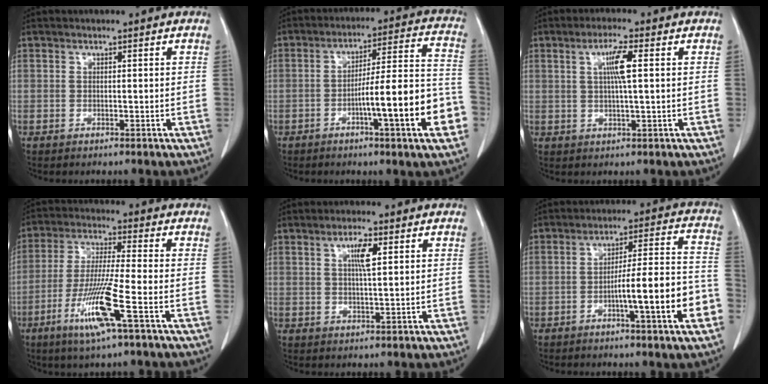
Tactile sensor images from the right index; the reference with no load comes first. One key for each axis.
{"total": 15.6, "fx": -5.4, "fy": 0.6, "fz": 14.6, "tx": -0.189, "ty": 0.016, "tz": -0.076}
{"total": 4.9, "fx": 1.2, "fy": 0.1, "fz": 4.7, "tx": -0.087, "ty": 0.001, "tz": 0.021}
{"total": 11.0, "fx": -4.7, "fy": -0.5, "fz": 9.9, "tx": -0.198, "ty": -0.022, "tz": -0.094}
{"total": 3.9, "fx": 1.4, "fy": 0.5, "fz": 3.6, "tx": -0.064, "ty": -0.001, "tz": 0.024}
{"total": 12.9, "fx": -4.5, "fy": 0.2, "fz": 12.1, "tx": -0.172, "ty": 0.012, "tz": -0.066}